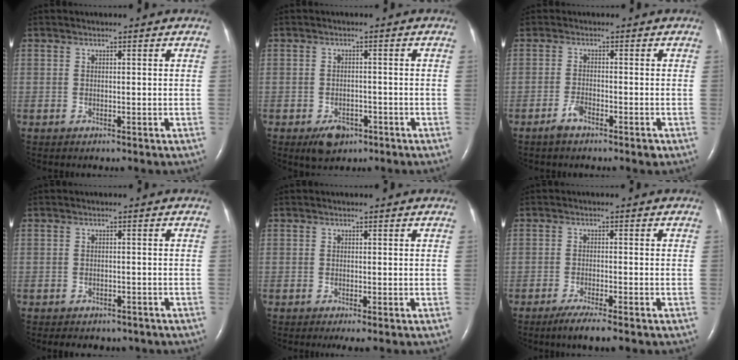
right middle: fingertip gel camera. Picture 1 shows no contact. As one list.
[{"total": 4.0, "force": [-2.5, 2.4, 2.0], "torque": [-0.036, 0.000, -0.031]}, {"total": 2.7, "force": [-1.9, 0.9, 1.7], "torque": [-0.032, 0.000, -0.034]}, {"total": 6.7, "force": [-5.4, 3.1, 2.3], "torque": [-0.034, 0.007, -0.056]}, {"total": 1.2, "force": [-0.6, 0.1, 1.0], "torque": [-0.019, -0.005, -0.009]}, {"total": 4.9, "force": [-3.4, 0.1, 3.4], "torque": [-0.062, -0.014, -0.054]}]